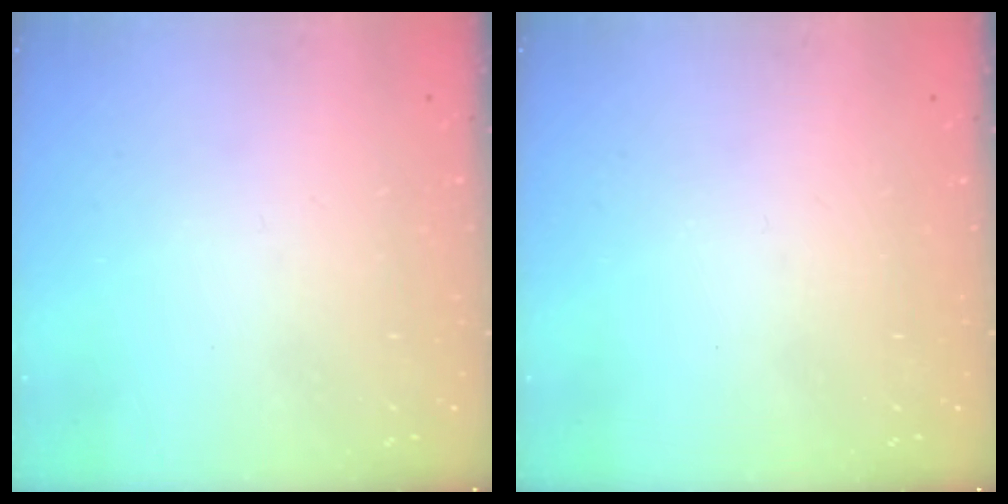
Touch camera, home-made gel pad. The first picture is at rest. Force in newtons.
{"total": 0.0}